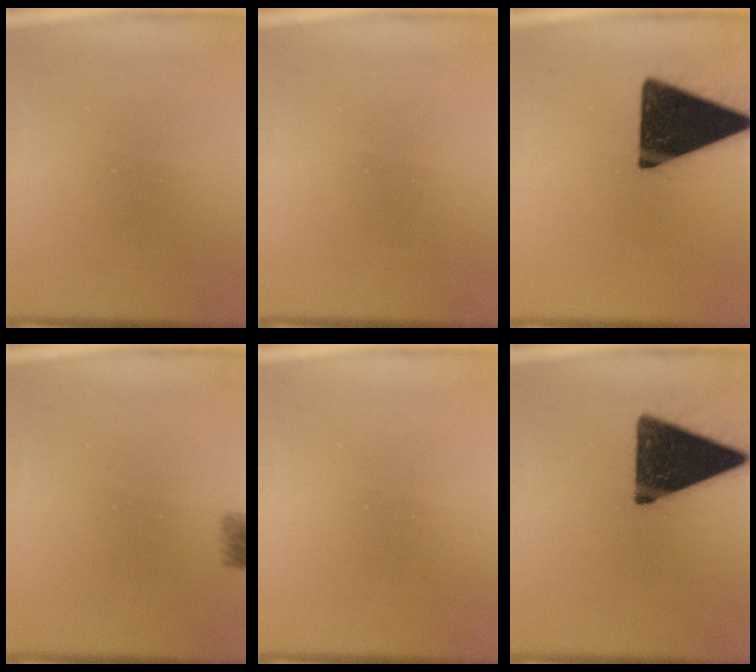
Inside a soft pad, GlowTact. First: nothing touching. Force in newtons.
{"total": 0.0}
{"total": 18.4}
{"total": 3.0}
{"total": 0.0}
{"total": 16.1}